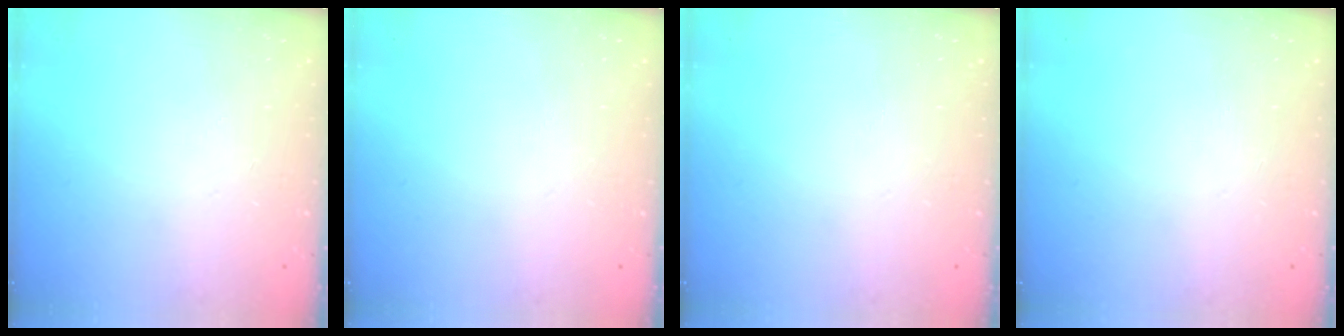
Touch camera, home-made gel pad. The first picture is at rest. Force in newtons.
{"total": 0.0}
{"total": 0.0}
{"total": 0.0}